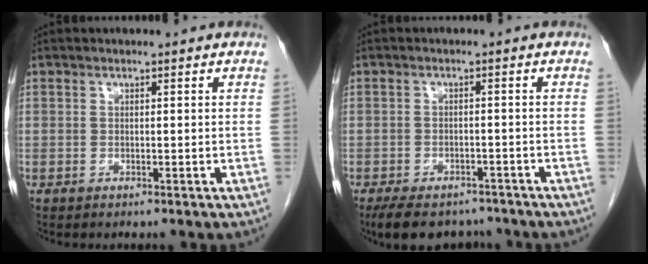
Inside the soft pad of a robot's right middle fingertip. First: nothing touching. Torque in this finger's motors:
{"motor_torque": [0.86, -0.65, 0.05, 0.05]}